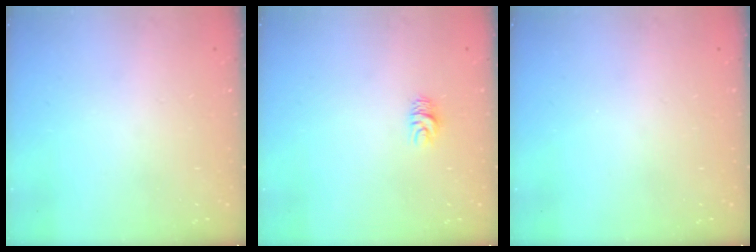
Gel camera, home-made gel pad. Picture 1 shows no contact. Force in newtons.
{"total": 4.6, "press": 4.6, "slide": 0.4}
{"total": 0.0}